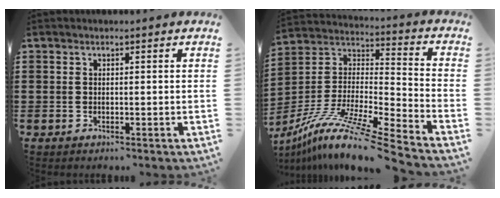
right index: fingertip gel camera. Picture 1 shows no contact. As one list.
[{"total": 11.8, "force": [-9.6, -0.3, 6.9], "torque": [-0.134, 0.000, -0.191]}]